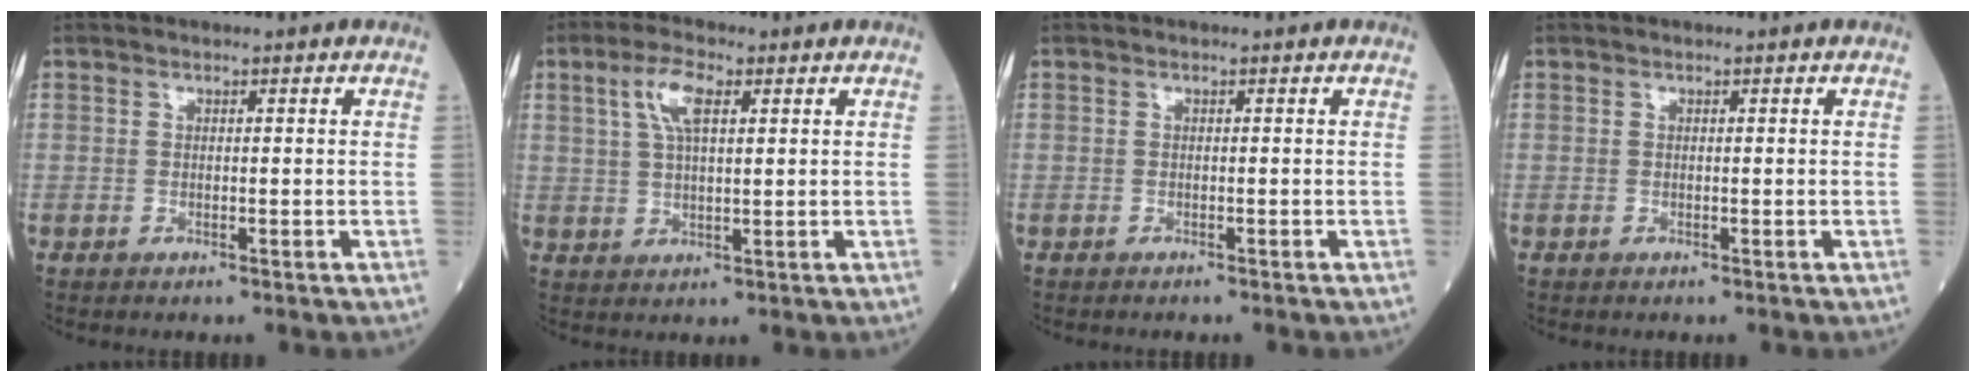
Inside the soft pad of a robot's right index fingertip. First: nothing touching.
{"total": 5.8, "force": [2.4, 1.7, 5.0], "torque": [-0.106, 0.010, 0.048]}
{"total": 0.7, "force": [-0.6, 0.0, 0.2], "torque": [-0.003, -0.001, -0.012]}
{"total": 0.0}